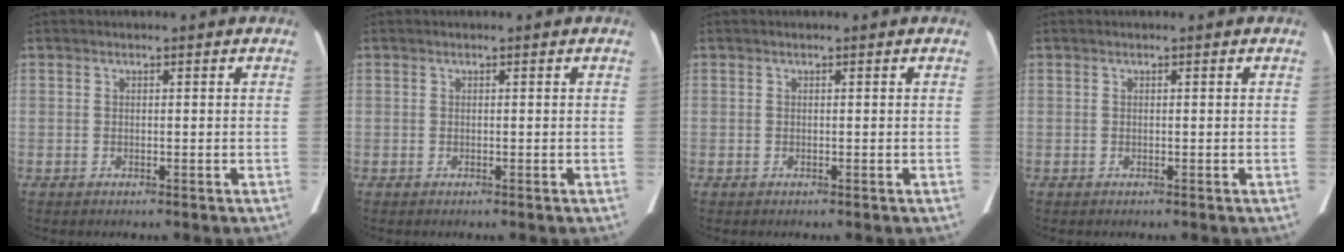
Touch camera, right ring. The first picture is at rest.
{"total": 0.0}
{"total": 0.0}
{"total": 0.0}